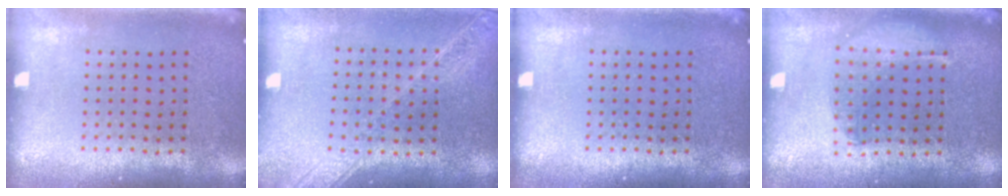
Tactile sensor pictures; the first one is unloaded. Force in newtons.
{"total": 1.7, "press": 1.5, "slide": 0.8}
{"total": 0.0}
{"total": 1.3, "press": 1.3, "slide": 0.3}